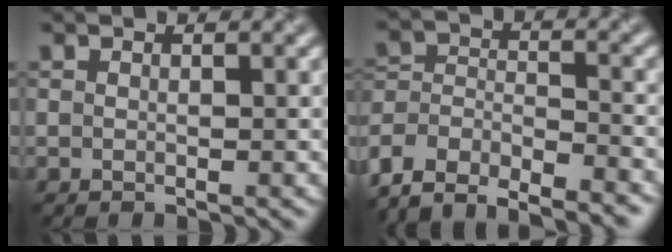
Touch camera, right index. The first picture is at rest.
{"total": 8.4, "force": [-7.6, 3.0, 2.3], "torque": [-0.029, 0.004, -0.125]}